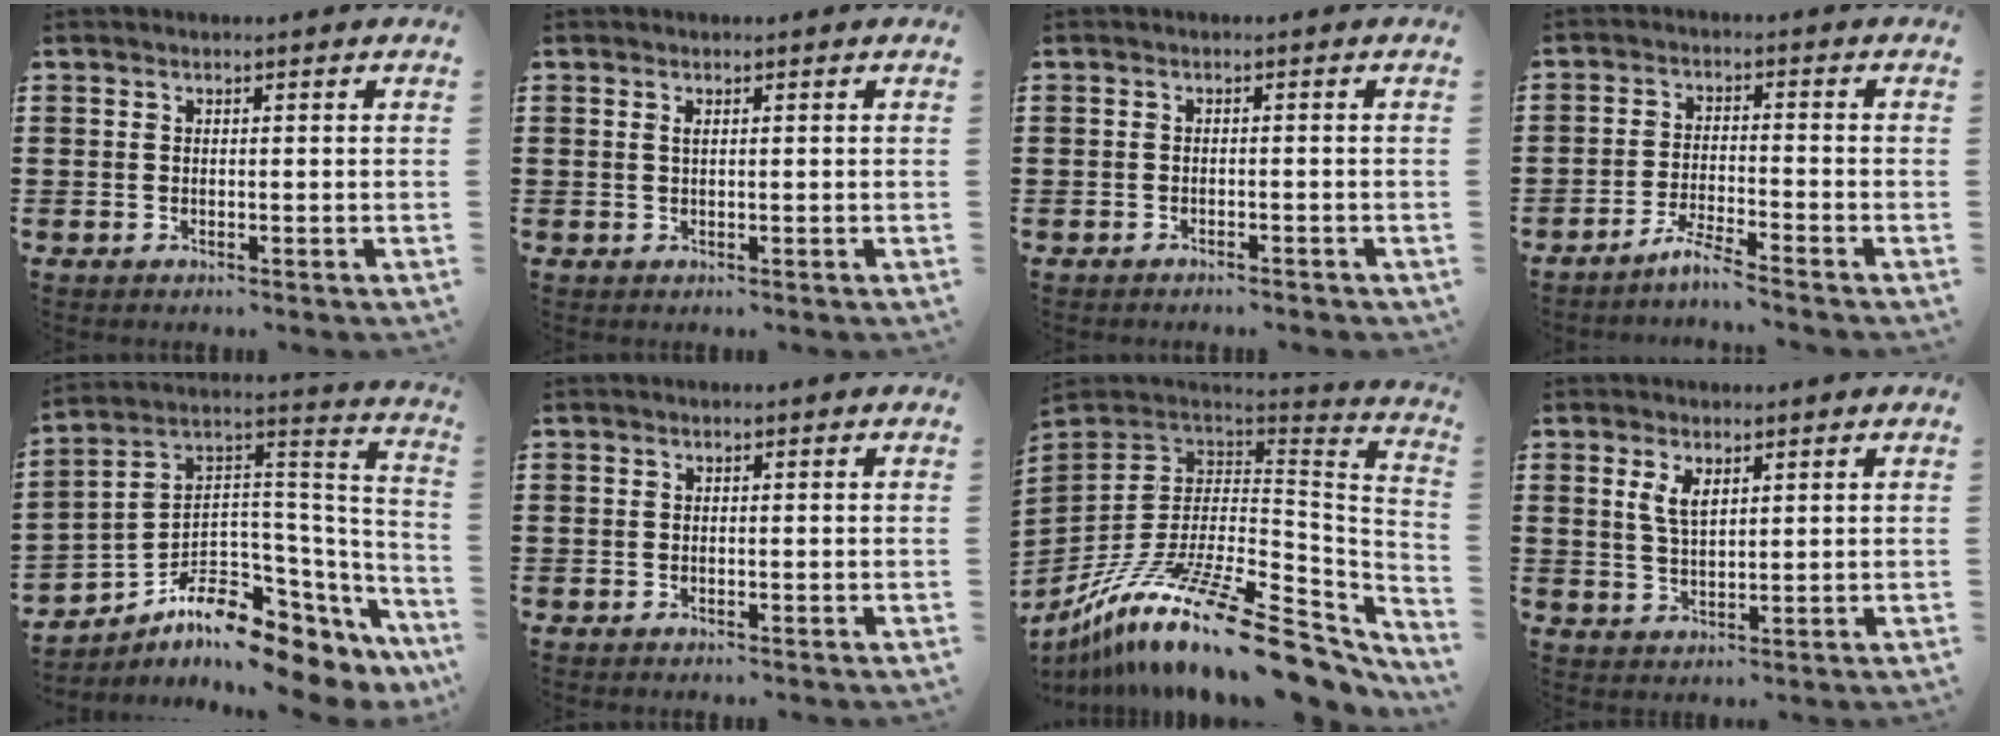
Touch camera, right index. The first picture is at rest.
{"total": 0.6, "force": [0.3, 0.1, 0.6], "torque": [-0.013, 0.000, 0.006]}
{"total": 0.9, "force": [-0.9, 0.1, 0.2], "torque": [-0.007, -0.002, -0.019]}
{"total": 3.7, "force": [-3.5, -0.6, 1.3], "torque": [-0.029, -0.004, -0.070]}
{"total": 8.7, "force": [-5.4, 4.4, 5.1], "torque": [-0.123, -0.016, -0.105]}
{"total": 0.0}
{"total": 20.6, "force": [-12.5, 6.5, 15.1], "torque": [-0.269, 0.043, -0.207]}
{"total": 3.4, "force": [1.7, 1.5, 2.5], "torque": [-0.054, 0.005, 0.030]}